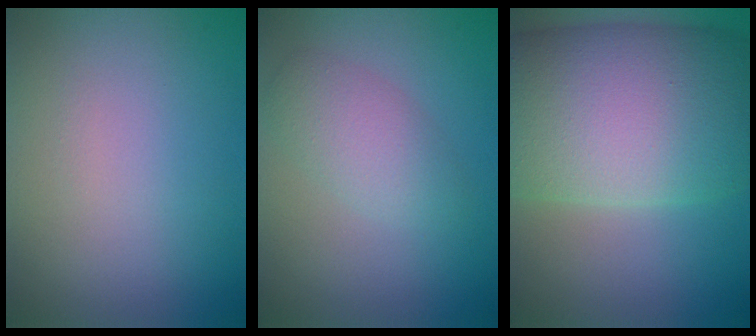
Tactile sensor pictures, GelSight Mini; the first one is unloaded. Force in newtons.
{"total": 2.9, "press": 2.9, "slide": 0.2}
{"total": 15.4, "press": 15.4, "slide": 0.4}